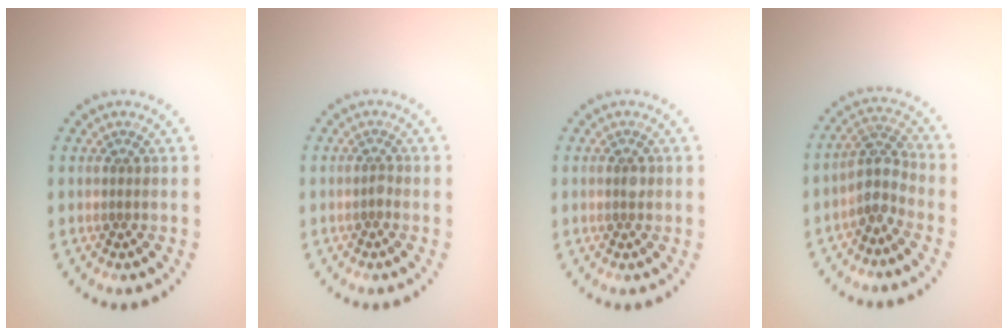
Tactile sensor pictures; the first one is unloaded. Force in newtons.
{"total": 0.6, "press": 0.5, "slide": 0.3}
{"total": 0.8, "press": 0.8, "slide": 0.1}
{"total": 2.9, "press": 2.3, "slide": 1.8}